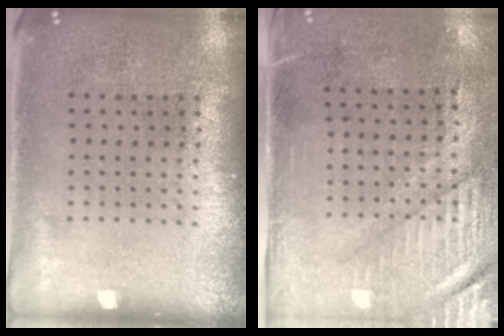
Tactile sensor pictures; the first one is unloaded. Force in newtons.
{"total": 3.0, "press": 2.6, "slide": 1.5}